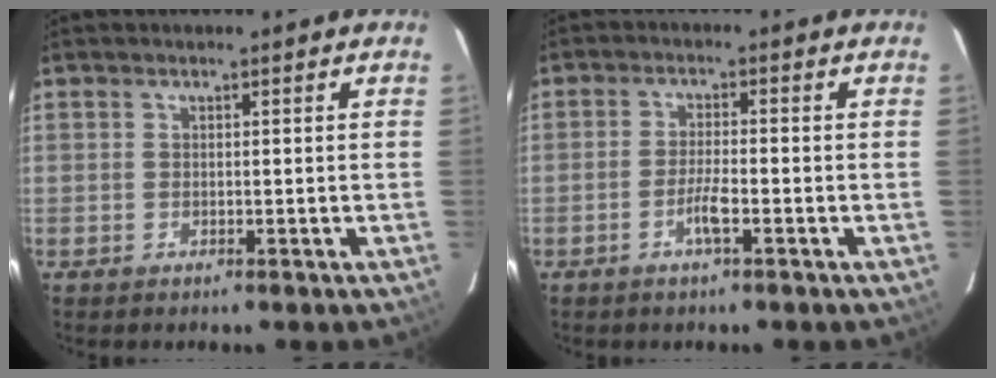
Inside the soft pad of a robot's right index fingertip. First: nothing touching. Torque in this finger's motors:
{"motor_torque": [-0.06, -0.10, -0.04, 0.01]}